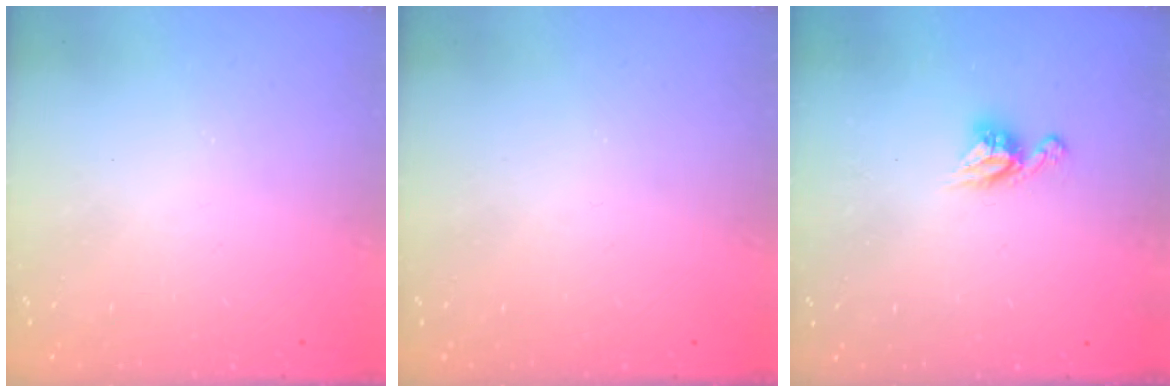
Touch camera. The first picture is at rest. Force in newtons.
{"total": 0.0}
{"total": 6.7, "press": 6.7, "slide": 0.4}